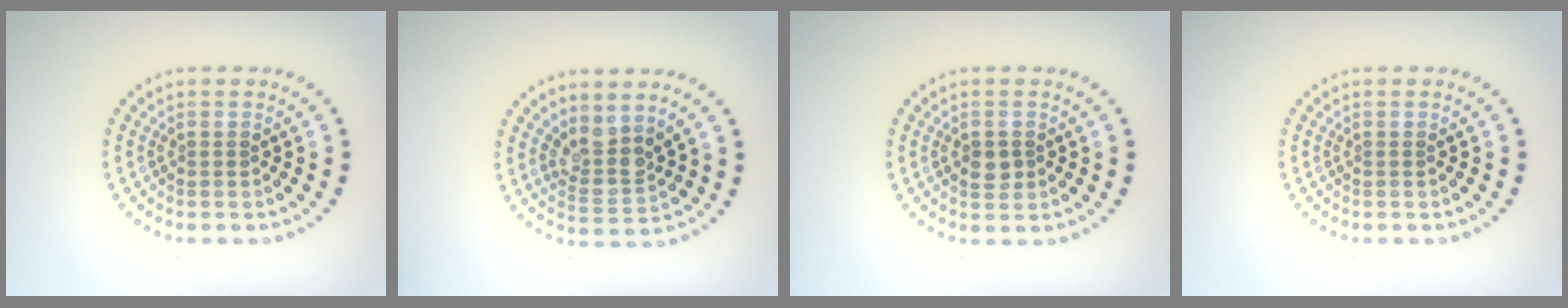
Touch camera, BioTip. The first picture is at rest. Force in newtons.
{"total": 2.9, "press": 2.2, "slide": 1.9}
{"total": 1.7, "press": 1.7, "slide": 0.2}
{"total": 0.0}